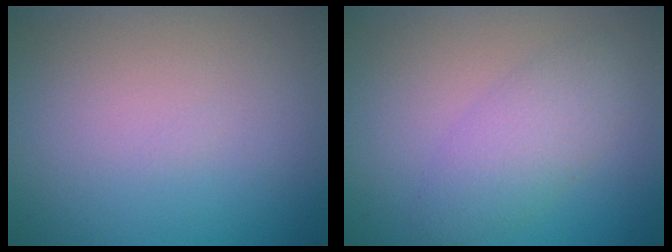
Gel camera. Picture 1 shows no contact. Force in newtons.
{"total": 3.5, "press": 3.5, "slide": 0.2}